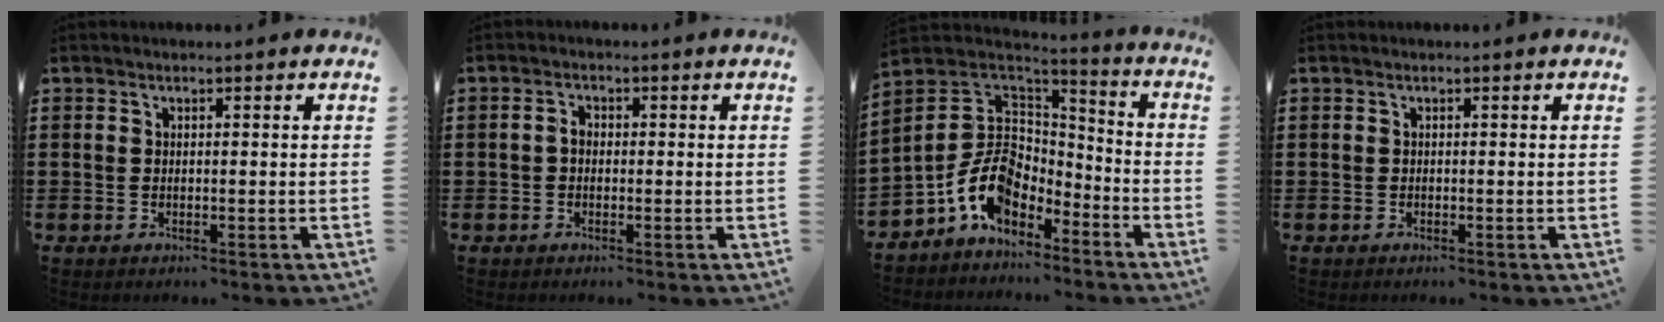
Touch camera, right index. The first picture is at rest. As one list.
[{"total": 1.5, "force": [-0.1, 0.9, 1.1], "torque": [-0.022, 0.005, -0.003]}, {"total": 10.5, "force": [-4.2, 7.4, 6.2], "torque": [-0.145, 0.016, -0.082]}, {"total": 0.0}]